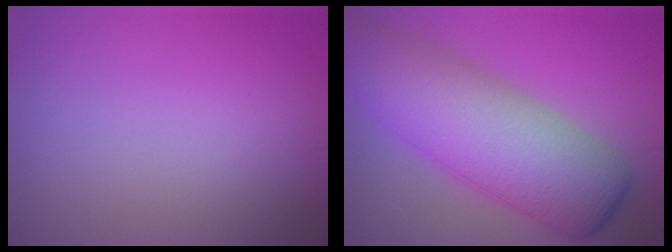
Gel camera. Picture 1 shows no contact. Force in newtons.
{"total": 10.9, "press": 10.8, "slide": 0.4}